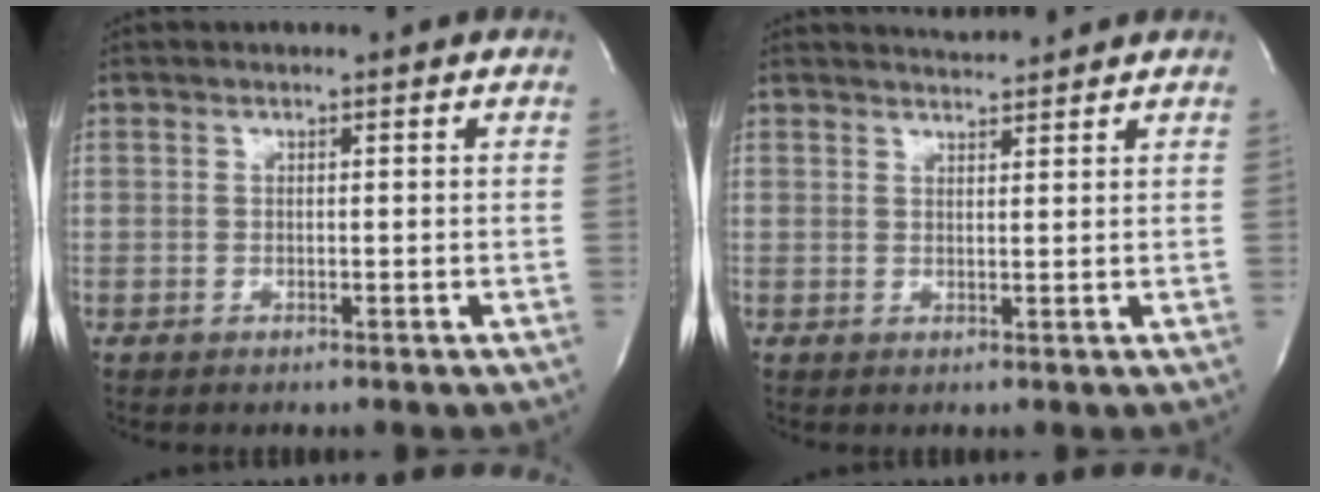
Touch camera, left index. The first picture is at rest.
{"total": 3.1, "force": [3.1, -0.2, 0.2], "torque": [-0.010, 0.008, 0.051]}